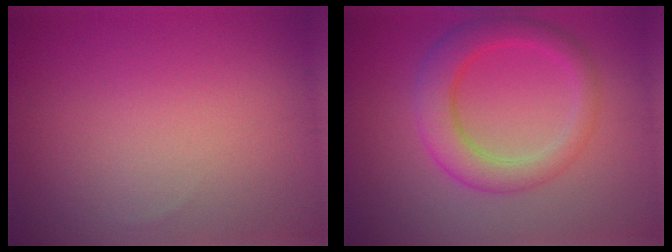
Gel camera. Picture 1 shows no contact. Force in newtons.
{"total": 4.8, "press": 4.8, "slide": 0.2}